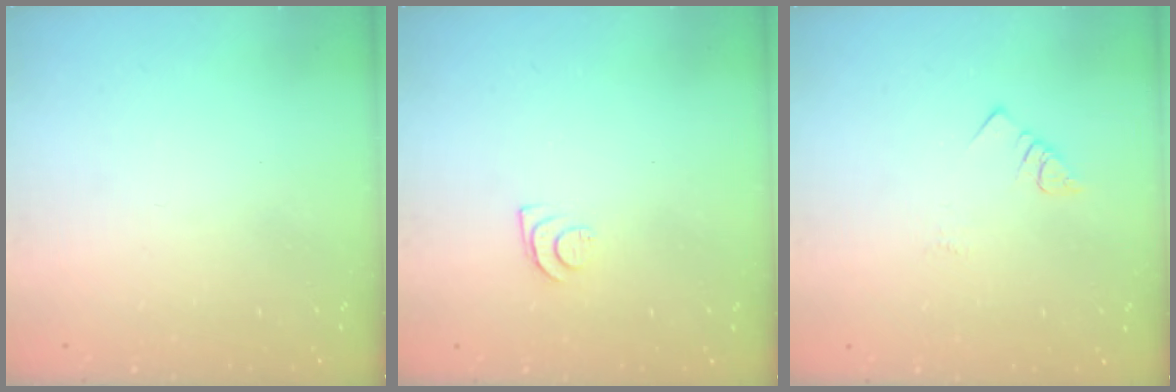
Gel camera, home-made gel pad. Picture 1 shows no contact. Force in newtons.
{"total": 4.8, "press": 4.7, "slide": 0.6}
{"total": 2.4, "press": 2.3, "slide": 0.4}